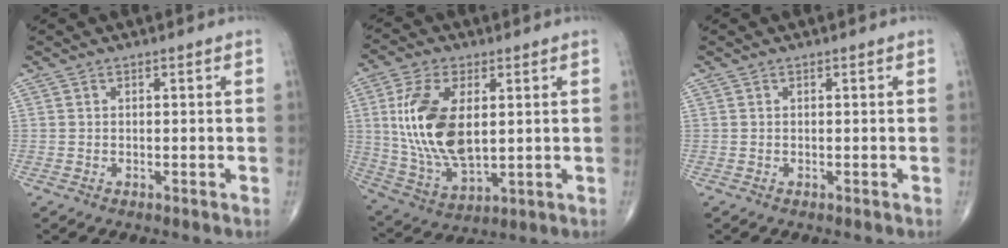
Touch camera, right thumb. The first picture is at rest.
{"total": 16.5, "force": [2.7, 8.6, 13.8], "torque": [-0.273, -0.014, 0.062]}
{"total": 0.0}